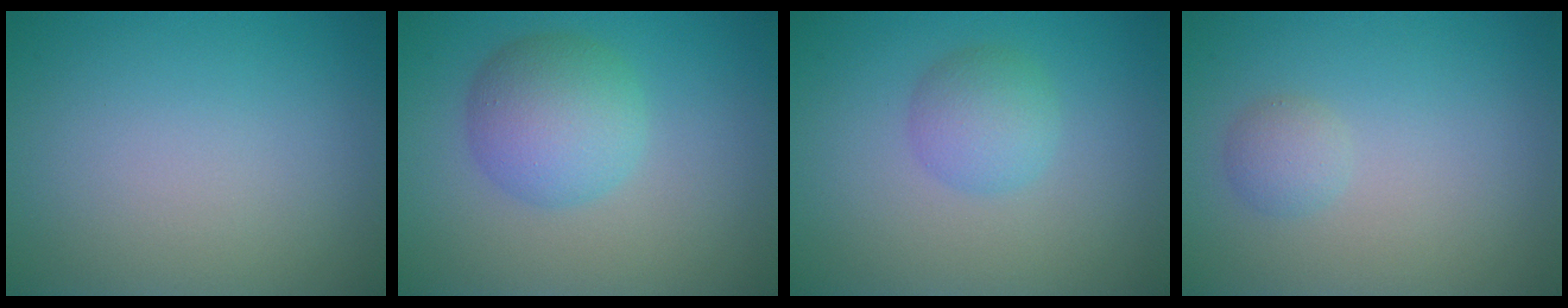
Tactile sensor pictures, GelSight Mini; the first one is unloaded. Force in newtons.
{"total": 4.9, "press": 4.9, "slide": 0.1}
{"total": 2.7, "press": 2.7, "slide": 0.0}
{"total": 1.3, "press": 1.3, "slide": 0.2}